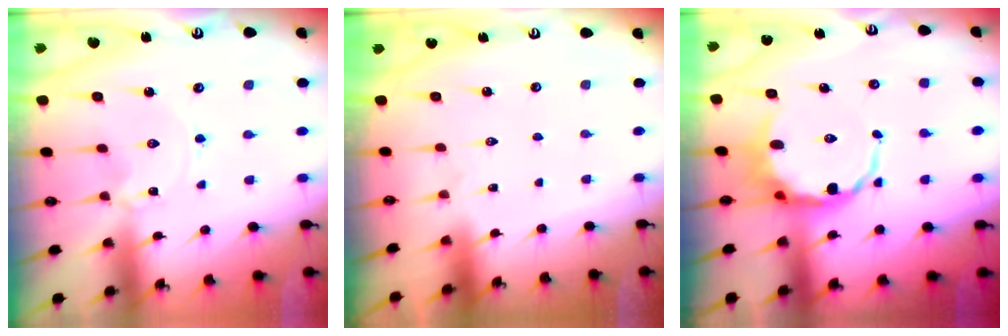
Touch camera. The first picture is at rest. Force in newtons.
{"total": 1.6, "press": 1.6, "slide": 0.1}
{"total": 9.0, "press": 8.6, "slide": 2.6}